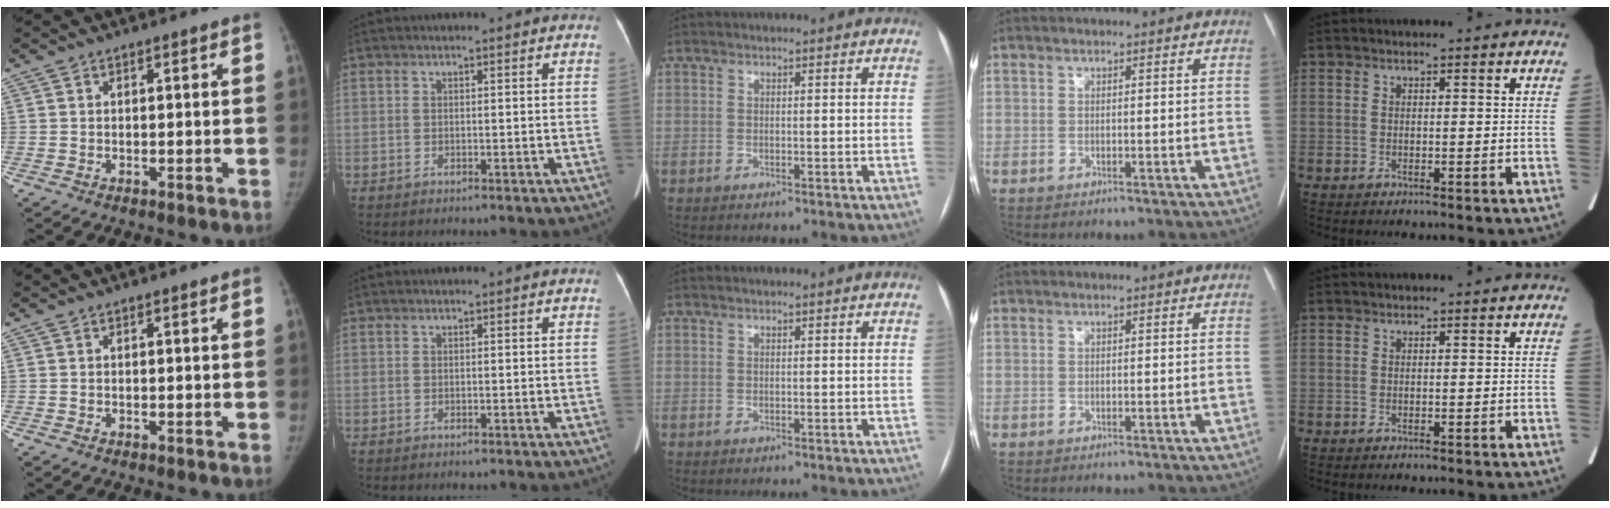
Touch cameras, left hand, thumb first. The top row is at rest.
{}